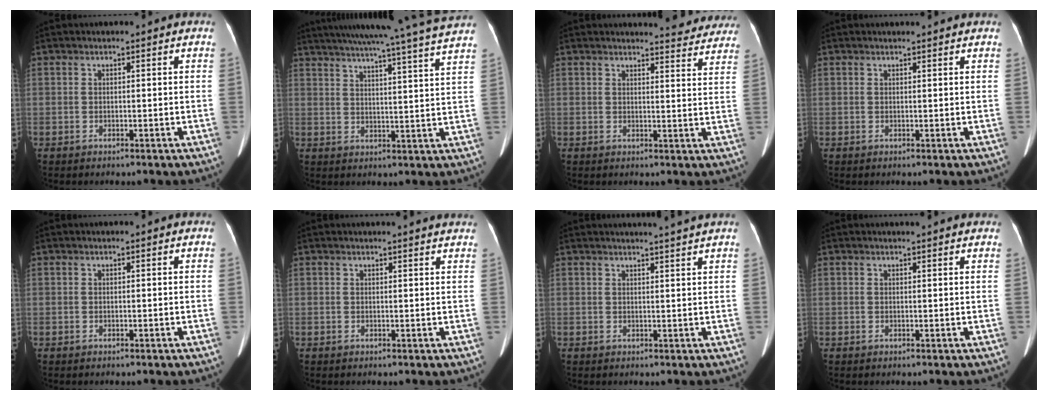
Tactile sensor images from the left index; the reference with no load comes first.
{"total": 23.7, "force": [21.3, -2.0, 10.2], "torque": [-0.170, -0.025, 0.276]}
{"total": 9.1, "force": [8.9, 1.4, 1.6], "torque": [0.000, -0.024, 0.081]}
{"total": 2.3, "force": [2.2, 0.2, 0.6], "torque": [-0.009, 0.013, 0.027]}
{"total": 0.0}
{"total": 4.6, "force": [4.5, -0.1, 1.2], "torque": [-0.015, 0.006, 0.037]}
{"total": 4.7, "force": [4.2, -1.2, 1.7], "torque": [-0.019, 0.001, 0.045]}
{"total": 4.0, "force": [3.7, 0.4, 1.5], "torque": [-0.019, 0.016, 0.038]}